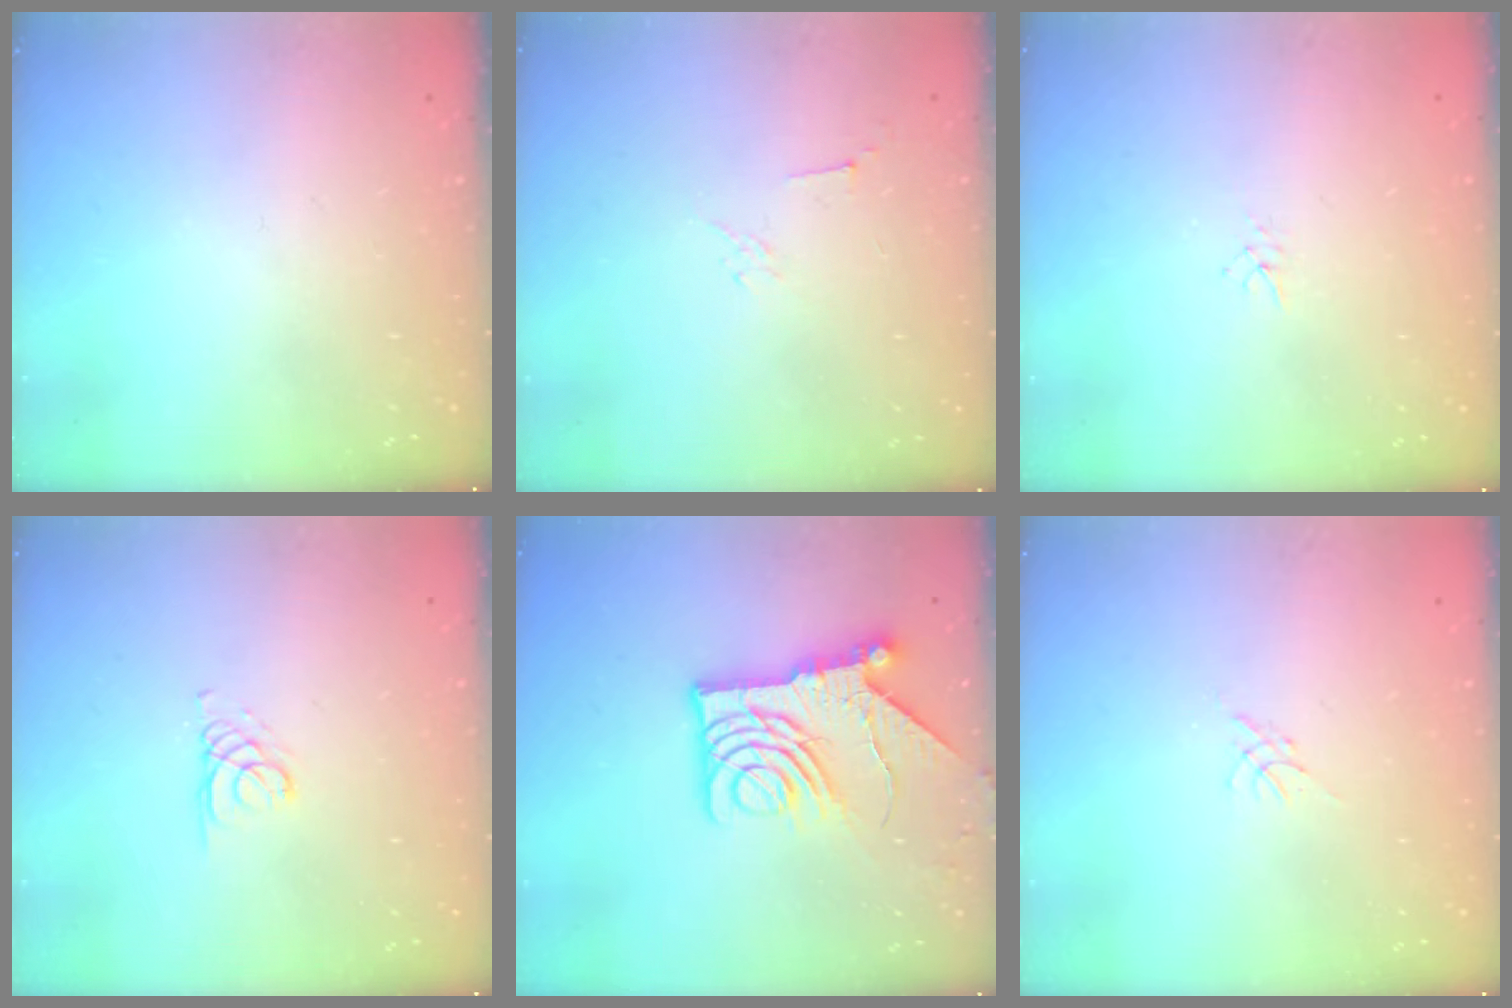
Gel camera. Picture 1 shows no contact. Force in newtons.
{"total": 2.9, "press": 2.8, "slide": 0.8}
{"total": 1.9, "press": 1.9, "slide": 0.3}
{"total": 2.1, "press": 2.1, "slide": 0.2}
{"total": 14.8, "press": 14.7, "slide": 1.3}
{"total": 0.0}